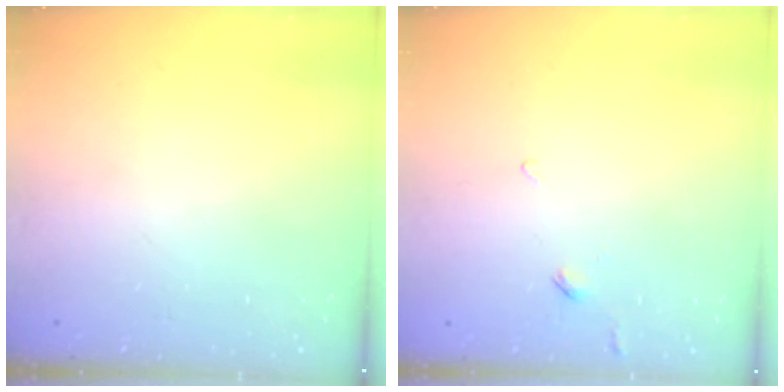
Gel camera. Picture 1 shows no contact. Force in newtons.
{"total": 1.8, "press": 1.7, "slide": 0.5}